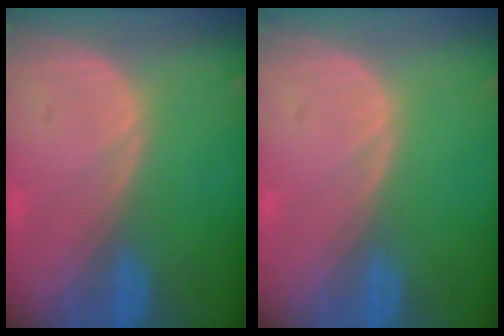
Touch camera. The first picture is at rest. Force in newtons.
{"total": 0.0}